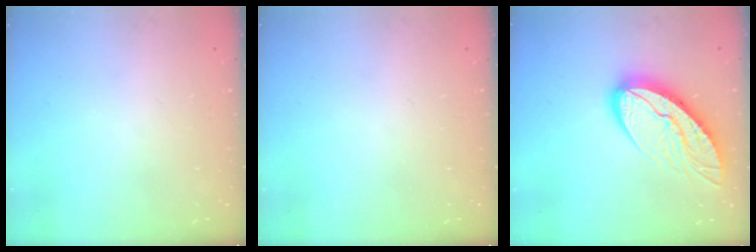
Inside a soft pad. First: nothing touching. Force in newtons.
{"total": 0.0}
{"total": 13.5, "press": 13.5, "slide": 1.1}